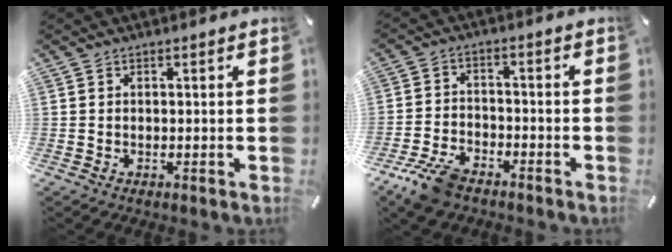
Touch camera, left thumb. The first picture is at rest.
{"total": 8.7, "force": [-6.3, 4.0, 4.4], "torque": [-0.095, 0.026, -0.121]}